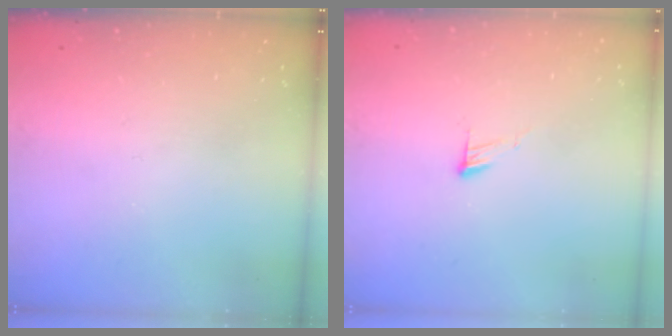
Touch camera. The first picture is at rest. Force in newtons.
{"total": 5.2, "press": 5.2, "slide": 0.5}